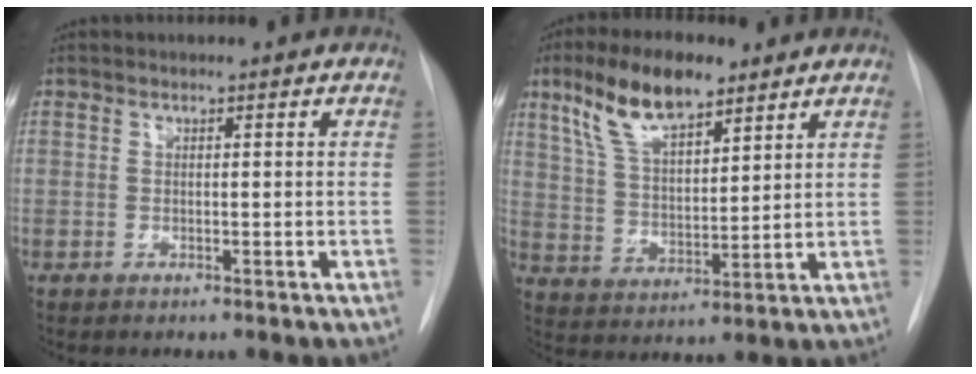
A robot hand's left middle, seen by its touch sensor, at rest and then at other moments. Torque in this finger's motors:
{"motor_torque": [1.04, -1.10, 0.51, 0.18]}